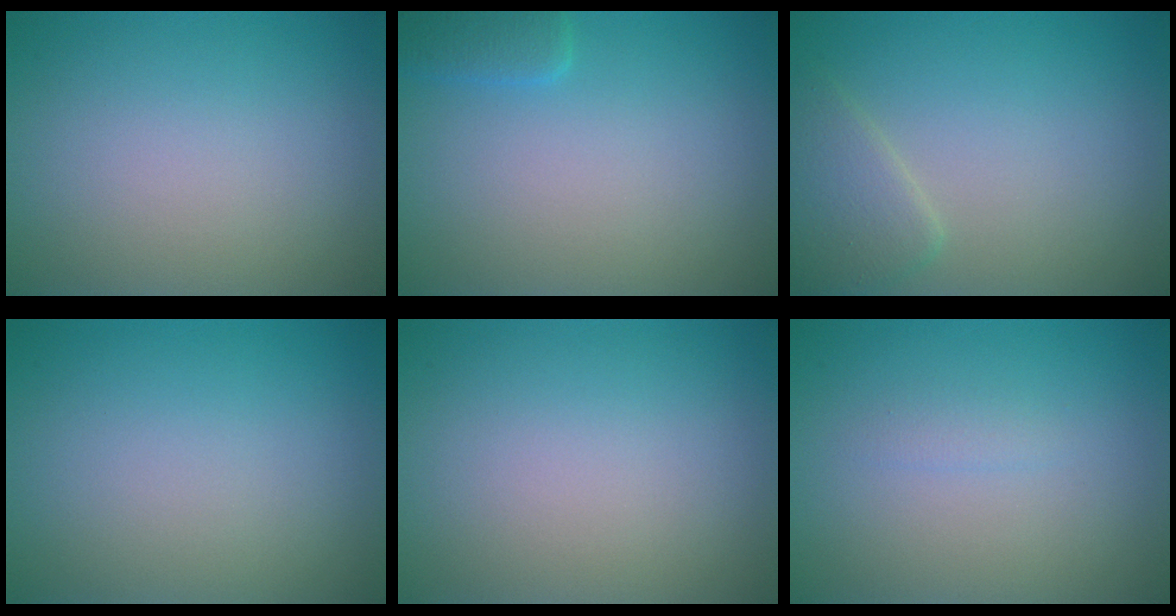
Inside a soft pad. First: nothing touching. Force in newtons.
{"total": 1.6, "press": 1.6, "slide": 0.1}
{"total": 2.6, "press": 2.6, "slide": 0.1}
{"total": 0.0}
{"total": 0.0}
{"total": 0.7, "press": 0.7, "slide": 0.0}